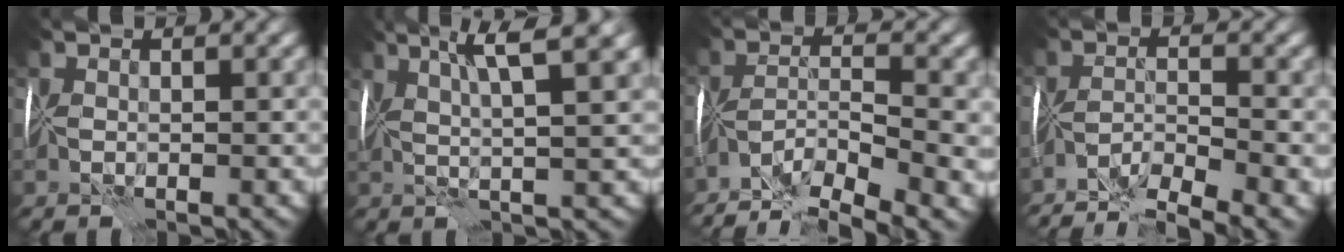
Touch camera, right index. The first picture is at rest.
{"total": 5.1, "force": [2.5, -0.2, 4.5], "torque": [-0.069, 0.006, 0.044]}
{"total": 7.5, "force": [-6.2, 0.5, 4.2], "torque": [-0.056, -0.012, -0.113]}
{"total": 4.7, "force": [-4.3, -1.1, 1.5], "torque": [-0.014, -0.010, -0.082]}